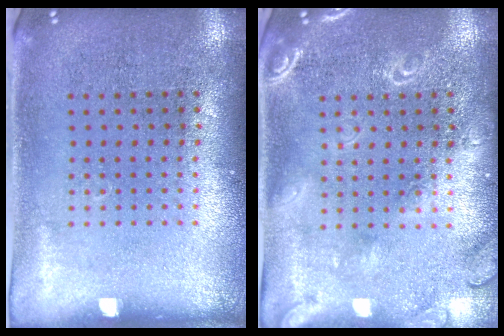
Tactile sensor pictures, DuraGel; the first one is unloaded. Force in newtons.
{"total": 1.8, "press": 1.8, "slide": 0.5}